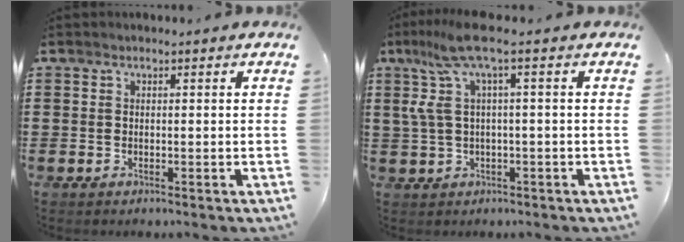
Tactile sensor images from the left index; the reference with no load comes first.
{"total": 8.4, "force": [2.7, 1.2, 7.9], "torque": [-0.189, -0.022, 0.038]}